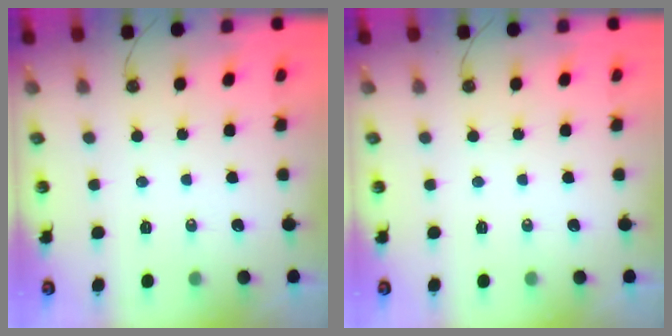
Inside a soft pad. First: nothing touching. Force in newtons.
{"total": 0.0}